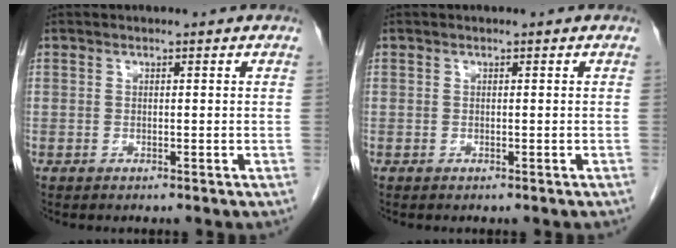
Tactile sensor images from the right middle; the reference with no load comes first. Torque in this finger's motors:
{"motor_torque": [0.08, 0.06, -0.01, 0.00]}